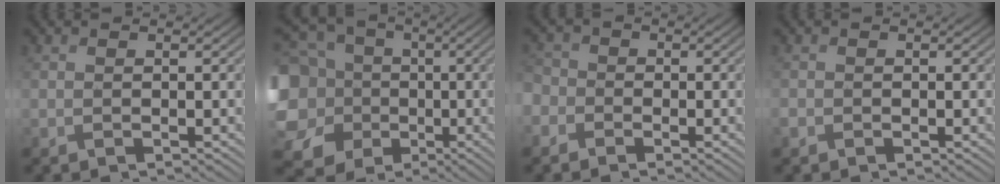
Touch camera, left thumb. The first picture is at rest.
{"total": 17.1, "force": [-1.2, 15.4, 7.2], "torque": [-0.270, 0.008, -0.030]}
{"total": 3.3, "force": [-1.7, 2.7, 1.0], "torque": [-0.035, 0.000, -0.047]}
{"total": 0.7, "force": [-0.5, 0.5, 0.1], "torque": [-0.005, -0.002, -0.010]}